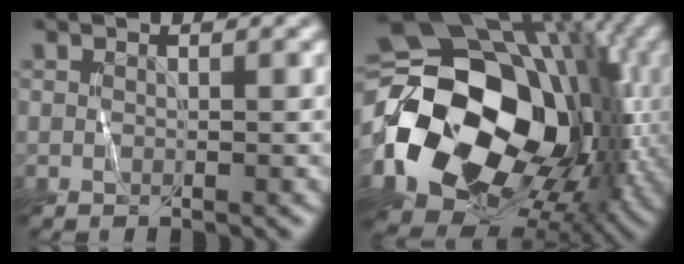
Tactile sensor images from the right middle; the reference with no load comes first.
{"total": 19.5, "force": [-1.6, 14.3, 13.2], "torque": [-0.251, -0.020, -0.014]}